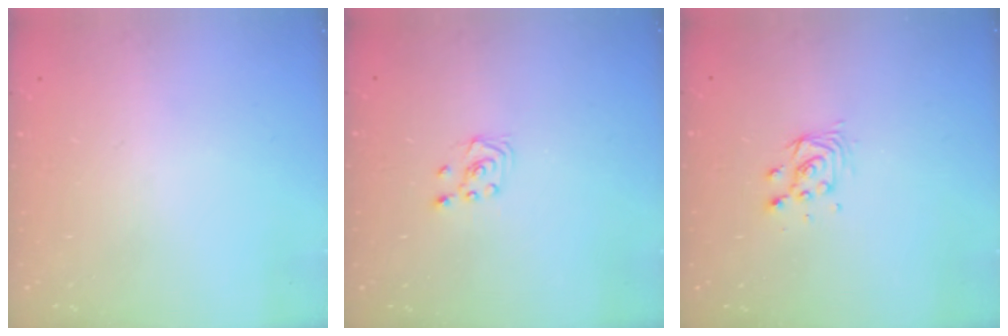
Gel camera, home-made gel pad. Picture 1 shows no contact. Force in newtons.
{"total": 2.3, "press": 2.2, "slide": 0.6}
{"total": 4.2, "press": 4.2, "slide": 0.3}